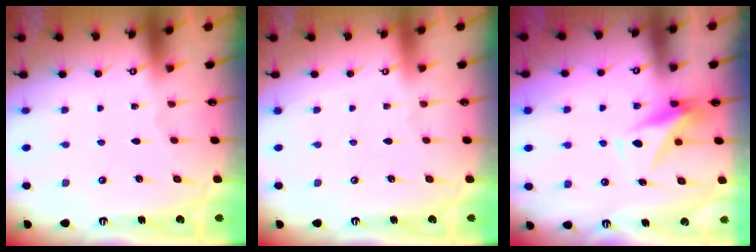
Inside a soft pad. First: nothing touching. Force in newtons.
{"total": 3.9, "press": 3.9, "slide": 0.1}
{"total": 7.9, "press": 7.7, "slide": 1.7}